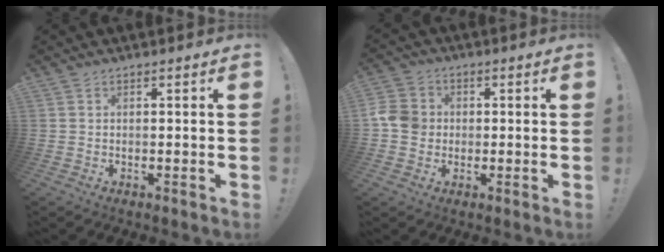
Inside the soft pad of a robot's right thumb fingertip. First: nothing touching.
{"total": 7.7, "force": [-0.4, 7.0, 3.2], "torque": [-0.061, 0.015, -0.003]}